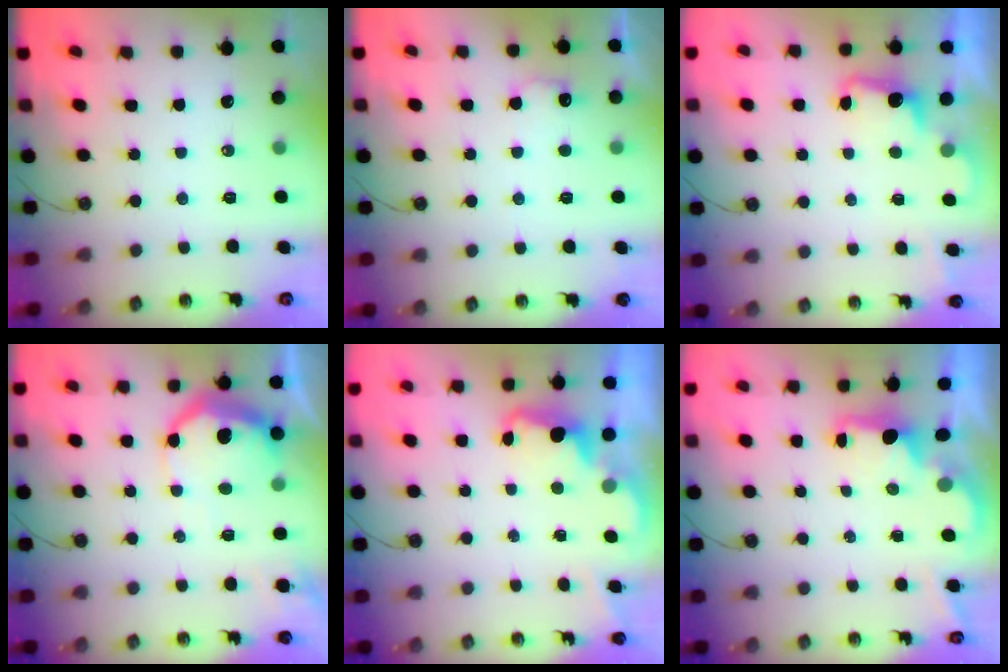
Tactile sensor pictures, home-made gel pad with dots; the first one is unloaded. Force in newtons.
{"total": 7.5, "press": 7.5, "slide": 0.4}
{"total": 2.2, "press": 2.0, "slide": 1.0}
{"total": 12.6, "press": 12.6, "slide": 0.9}
{"total": 1.5, "press": 1.4, "slide": 0.7}
{"total": 1.7, "press": 1.6, "slide": 0.7}